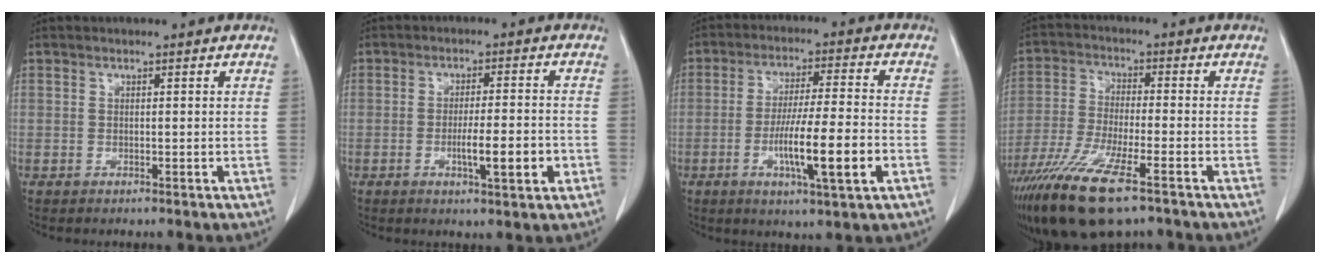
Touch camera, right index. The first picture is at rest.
{"total": 6.6, "force": [-1.9, 0.7, 6.2], "torque": [-0.097, -0.004, -0.025]}
{"total": 11.5, "force": [-3.5, 0.4, 11.0], "torque": [-0.191, -0.010, -0.059]}
{"total": 14.2, "force": [-9.3, 2.5, 10.5], "torque": [-0.212, -0.039, -0.167]}